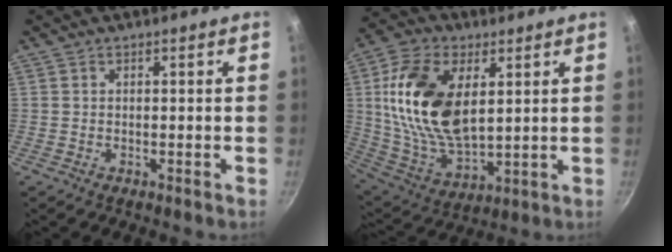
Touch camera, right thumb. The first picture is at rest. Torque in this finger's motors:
{"motor_torque": [2.18, 2.75, 1.94, 0.29, 0.75]}